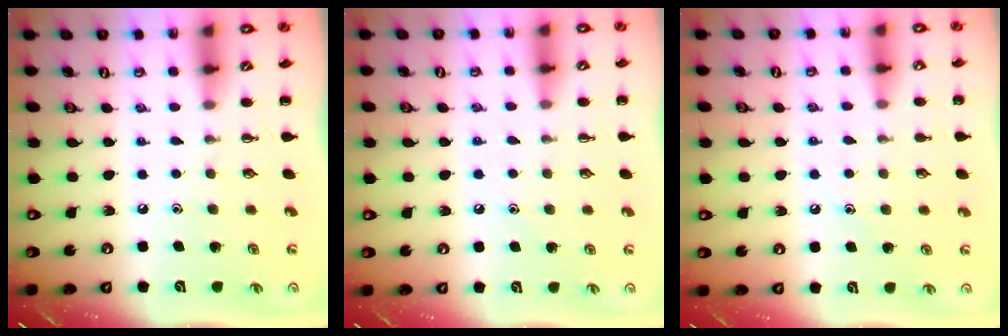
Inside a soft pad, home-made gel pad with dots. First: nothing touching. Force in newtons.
{"total": 6.1, "press": 5.8, "slide": 2.0}
{"total": 8.2, "press": 8.0, "slide": 1.9}